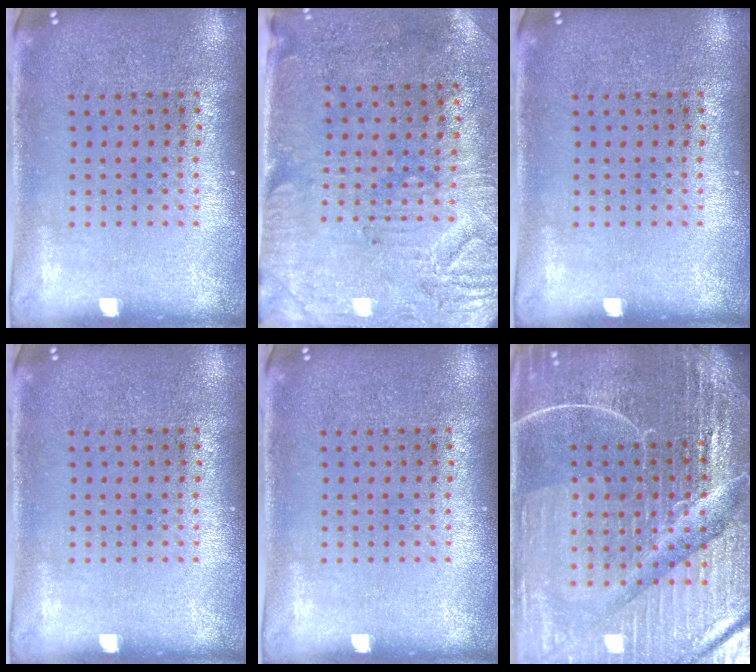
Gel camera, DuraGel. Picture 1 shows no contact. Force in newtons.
{"total": 3.0, "press": 2.5, "slide": 1.6}
{"total": 0.0}
{"total": 0.0}
{"total": 0.0}
{"total": 6.8, "press": 6.0, "slide": 3.2}